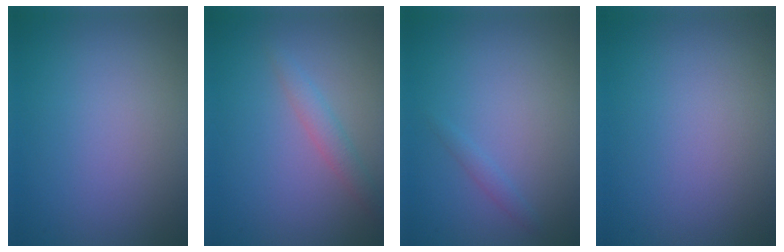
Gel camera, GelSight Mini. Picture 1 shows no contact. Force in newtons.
{"total": 1.6, "press": 1.6, "slide": 0.0}
{"total": 0.7, "press": 0.7, "slide": 0.0}
{"total": 0.0}